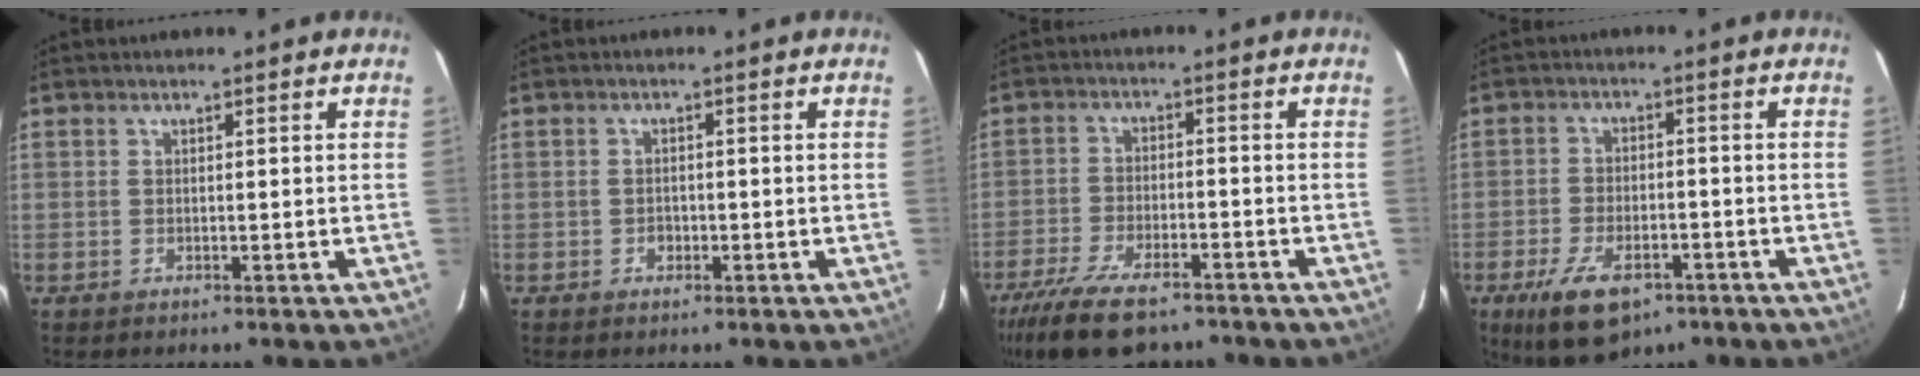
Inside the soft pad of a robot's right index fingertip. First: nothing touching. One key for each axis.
{"total": 1.5, "fx": -0.6, "fy": 1.2, "fz": 0.5, "tx": -0.008, "ty": 0.002, "tz": -0.007}
{"total": 15.0, "fx": -11.4, "fy": 5.6, "fz": 8.0, "tx": -0.179, "ty": -0.031, "tz": -0.195}
{"total": 11.7, "fx": -7.0, "fy": 5.5, "fz": 7.5, "tx": -0.158, "ty": -0.018, "tz": -0.112}